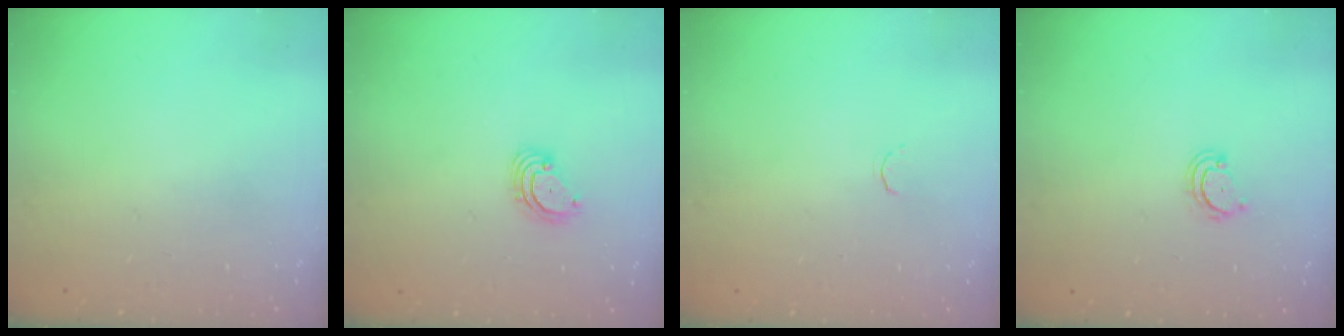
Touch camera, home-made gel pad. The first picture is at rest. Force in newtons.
{"total": 3.3, "press": 3.3, "slide": 0.3}
{"total": 1.7, "press": 1.6, "slide": 0.5}
{"total": 3.2, "press": 3.2, "slide": 0.3}